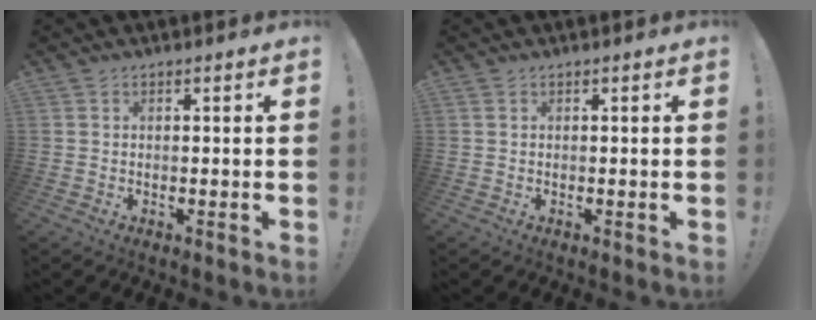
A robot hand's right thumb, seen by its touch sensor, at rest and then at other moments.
{"total": 0.0}